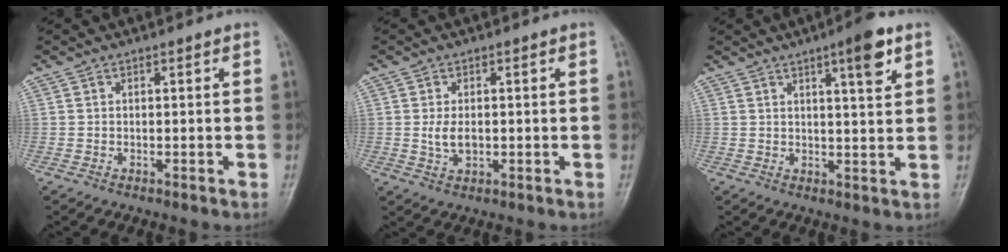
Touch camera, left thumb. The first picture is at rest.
{"total": 3.5, "force": [0.0, 2.1, 2.8], "torque": [-0.054, -0.004, 0.002]}
{"total": 6.5, "force": [3.5, 1.1, 5.3], "torque": [-0.071, -0.018, 0.050]}